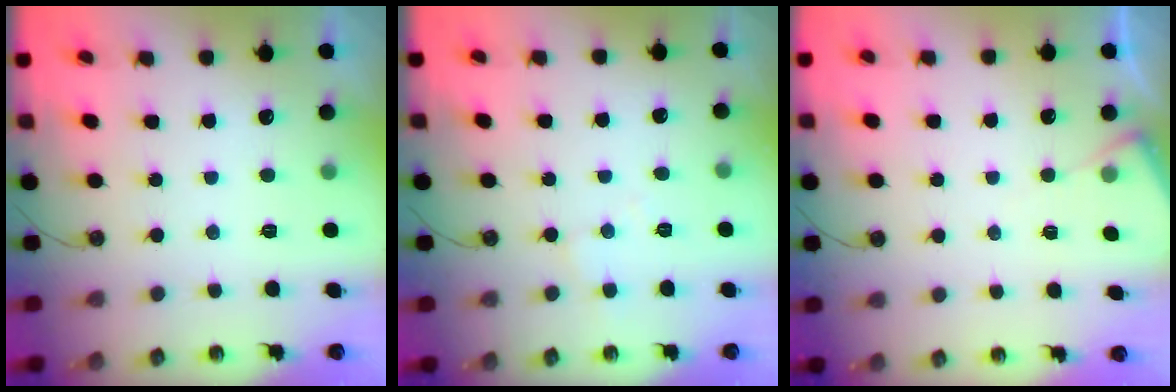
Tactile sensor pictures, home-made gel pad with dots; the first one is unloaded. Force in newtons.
{"total": 5.8, "press": 5.8, "slide": 0.7}
{"total": 4.6, "press": 4.5, "slide": 0.6}